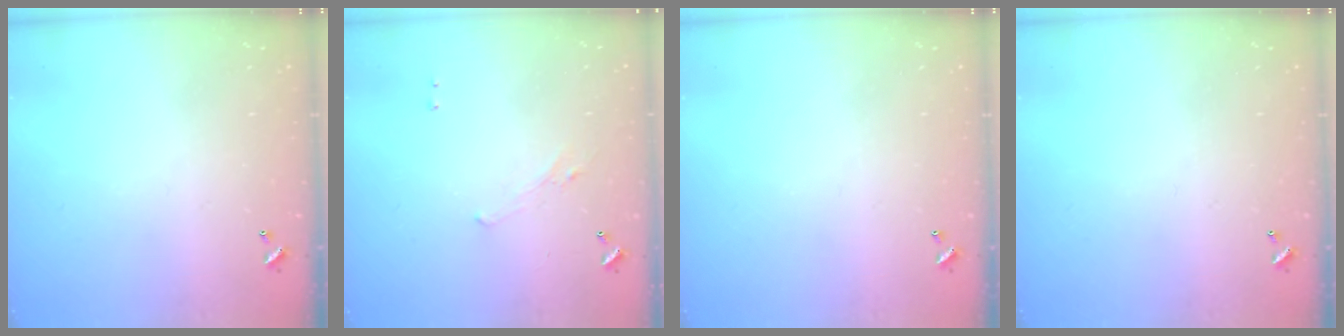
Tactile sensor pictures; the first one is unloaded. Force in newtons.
{"total": 1.2, "press": 0.9, "slide": 0.8}
{"total": 0.0}
{"total": 0.0}